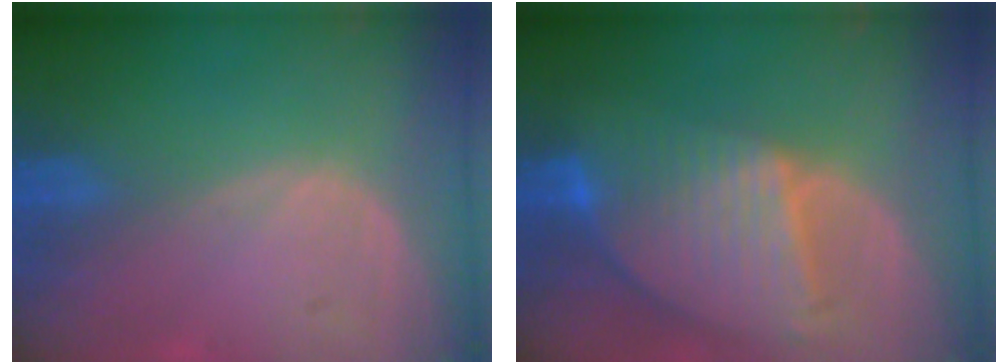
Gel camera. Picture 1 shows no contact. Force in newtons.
{"total": 9.5, "press": 8.2, "slide": 4.8}